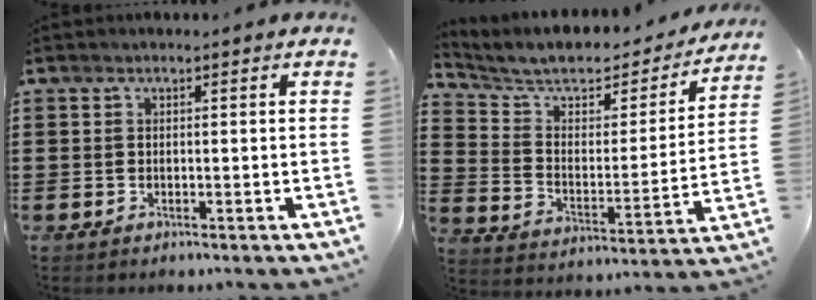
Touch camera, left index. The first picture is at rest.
{"total": 6.6, "force": [5.6, 2.5, 2.6], "torque": [-0.081, -0.033, 0.091]}